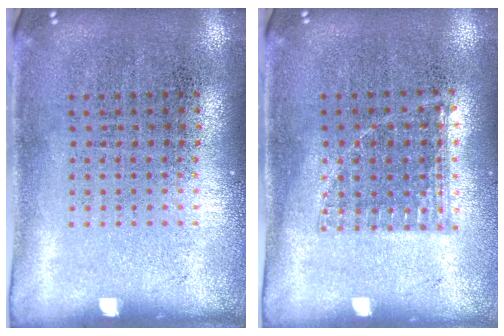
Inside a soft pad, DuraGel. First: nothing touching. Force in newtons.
{"total": 0.8, "press": 0.8, "slide": 0.2}